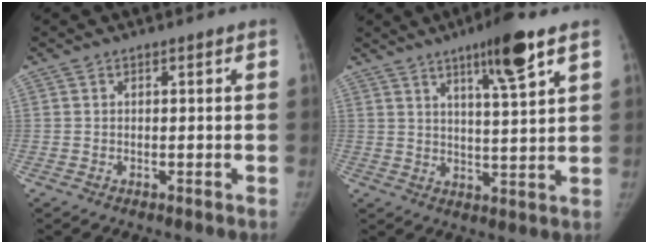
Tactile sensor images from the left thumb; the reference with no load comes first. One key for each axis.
{"total": 10.1, "fx": 6.0, "fy": 1.1, "fz": 8.1, "tx": -0.121, "ty": -0.032, "tz": 0.094}